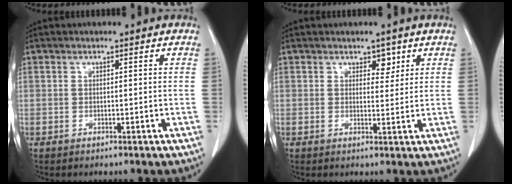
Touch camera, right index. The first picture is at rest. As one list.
[{"total": 2.3, "force": [1.4, 1.4, 1.2], "torque": [-0.010, -0.003, 0.020]}]